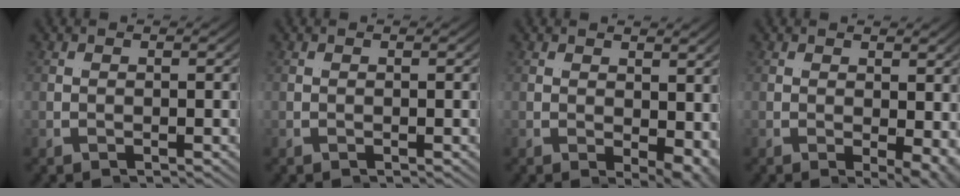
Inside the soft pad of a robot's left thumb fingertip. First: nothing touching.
{"total": 0.0}
{"total": 2.0, "force": [0.8, 0.2, 1.9], "torque": [-0.030, 0.005, 0.011]}
{"total": 1.9, "force": [0.5, 0.0, 1.9], "torque": [-0.028, 0.008, 0.003]}